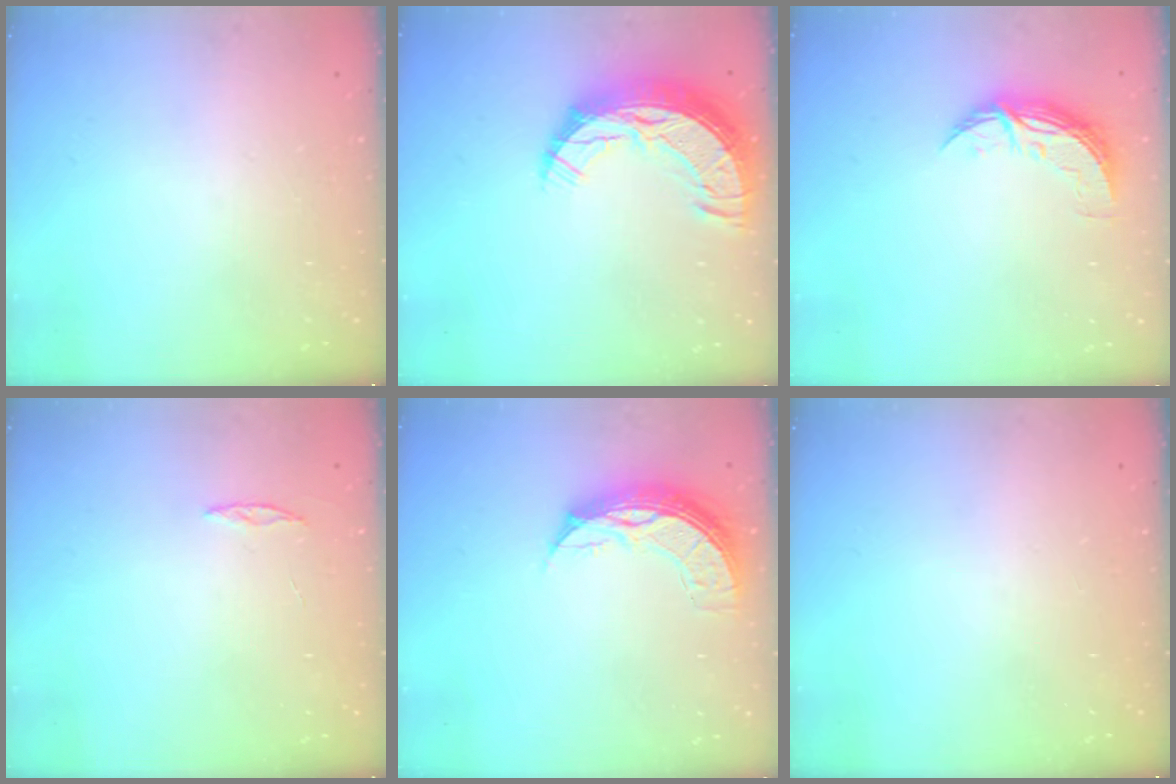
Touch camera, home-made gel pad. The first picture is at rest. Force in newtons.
{"total": 14.4, "press": 14.3, "slide": 1.2}
{"total": 9.2, "press": 9.2, "slide": 0.1}
{"total": 2.0, "press": 2.0, "slide": 0.2}
{"total": 9.2, "press": 9.2, "slide": 0.7}
{"total": 0.0}